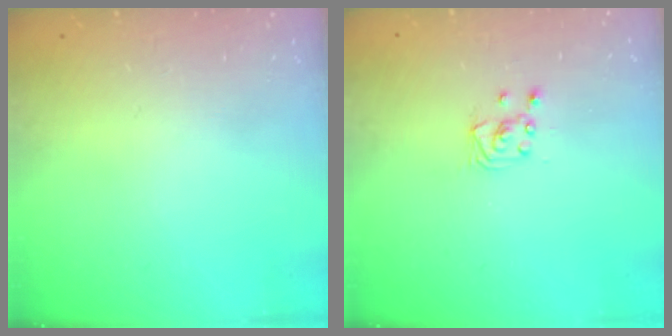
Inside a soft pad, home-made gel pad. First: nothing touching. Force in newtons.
{"total": 2.5, "press": 2.5, "slide": 0.2}